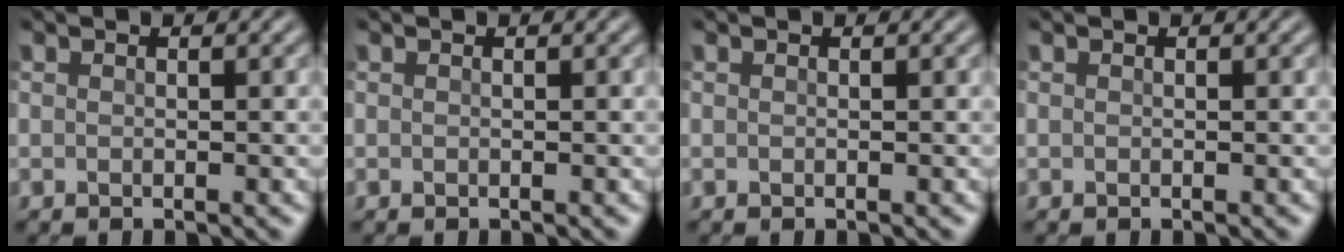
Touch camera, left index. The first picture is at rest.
{"total": 0.0}
{"total": 0.0}
{"total": 0.0}